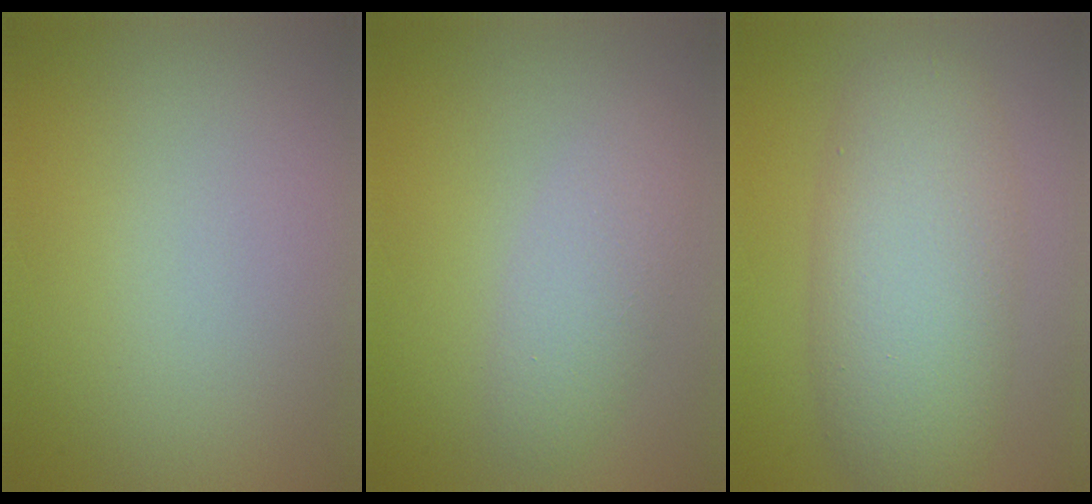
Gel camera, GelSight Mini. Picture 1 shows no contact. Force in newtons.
{"total": 2.6, "press": 2.6, "slide": 0.1}
{"total": 7.5, "press": 7.4, "slide": 0.4}